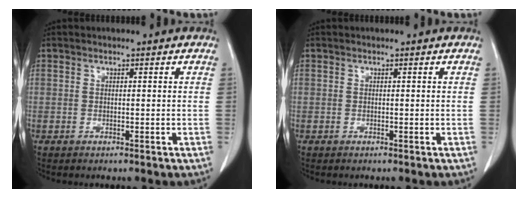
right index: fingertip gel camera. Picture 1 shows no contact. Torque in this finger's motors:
{"motor_torque": [0.00, 0.00, 0.00, 0.00]}